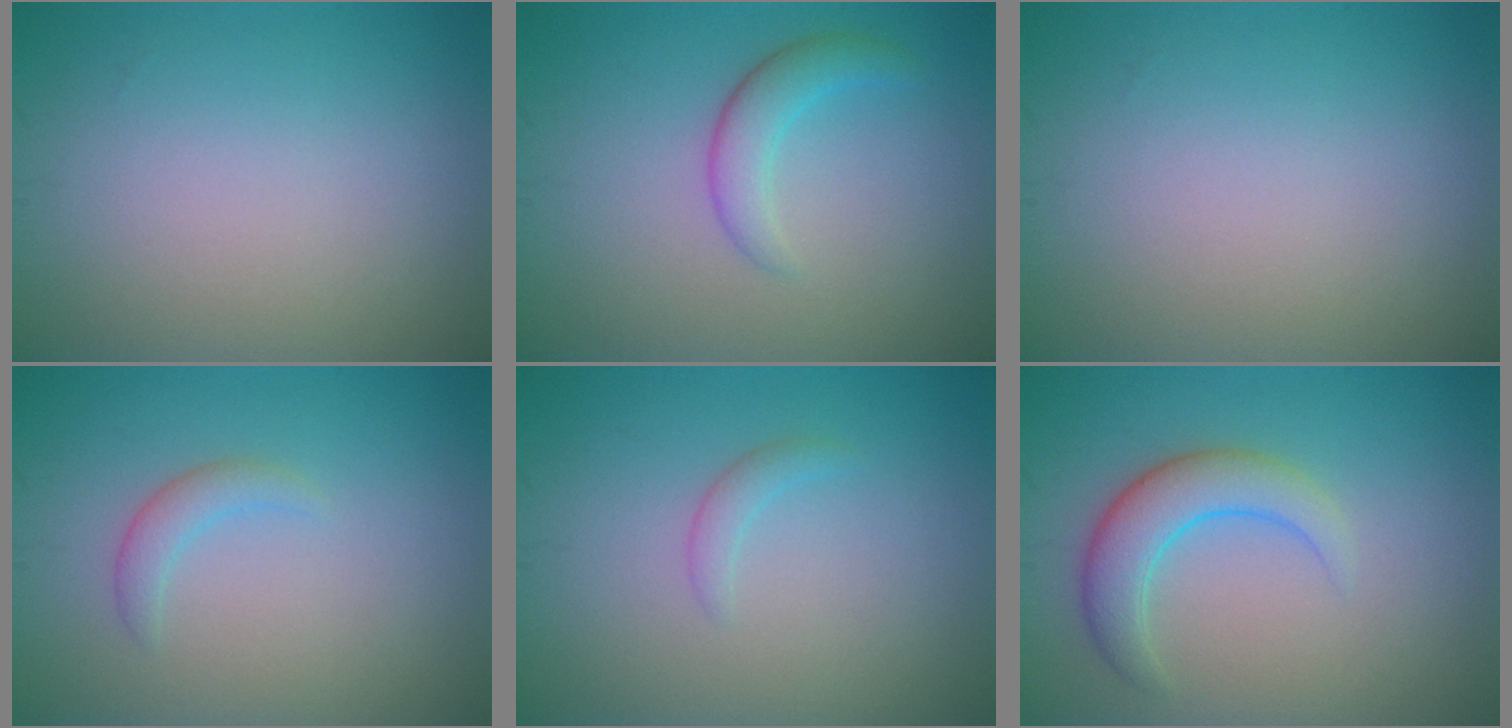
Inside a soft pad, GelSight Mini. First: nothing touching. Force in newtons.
{"total": 2.5, "press": 2.5, "slide": 0.2}
{"total": 0.0}
{"total": 1.5, "press": 1.5, "slide": 0.1}
{"total": 1.0, "press": 1.0, "slide": 0.1}
{"total": 4.0, "press": 4.0, "slide": 0.1}